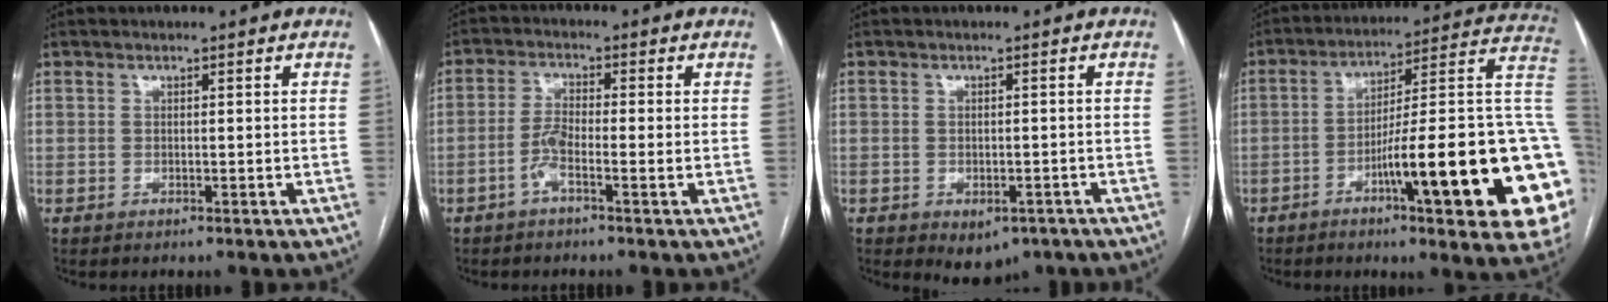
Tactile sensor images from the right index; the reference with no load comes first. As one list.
[{"total": 3.5, "force": [-1.5, 0.4, 3.1], "torque": [-0.065, 0.006, -0.034]}, {"total": 5.0, "force": [-3.2, 3.0, 2.3], "torque": [-0.019, -0.001, -0.035]}, {"total": 26.8, "force": [-5.9, 2.6, 26.0], "torque": [-0.256, 0.008, -0.089]}]